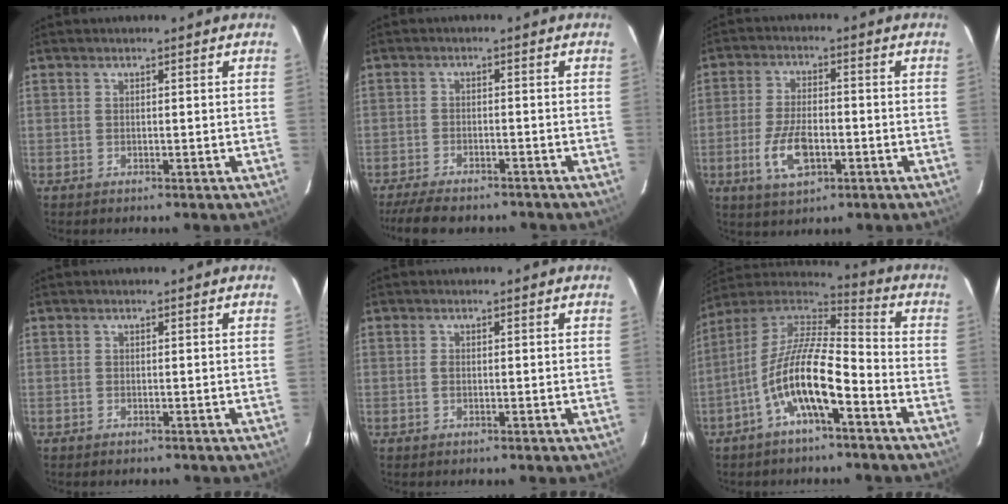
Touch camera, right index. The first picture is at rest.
{"total": 10.1, "force": [-8.4, 3.2, 4.5], "torque": [-0.109, -0.020, -0.137]}
{"total": 9.0, "force": [-3.1, 4.2, 7.4], "torque": [-0.157, -0.007, -0.054]}
{"total": 0.8, "force": [-0.7, 0.4, 0.1], "torque": [-0.005, 0.002, -0.010]}
{"total": 0.8, "force": [-0.1, 0.5, 0.6], "torque": [-0.012, 0.001, -0.003]}
{"total": 14.7, "force": [-6.8, 4.3, 12.3], "torque": [-0.239, -0.004, -0.132]}